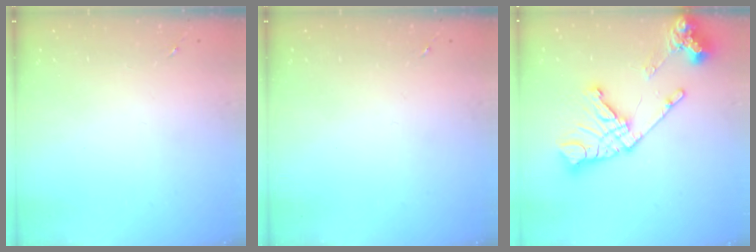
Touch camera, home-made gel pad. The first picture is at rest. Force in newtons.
{"total": 0.0}
{"total": 20.4, "press": 20.3, "slide": 2.5}